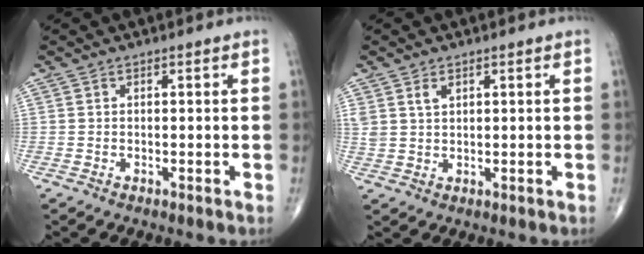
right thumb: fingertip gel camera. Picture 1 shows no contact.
{"total": 2.8, "force": [1.5, 1.7, 1.6], "torque": [-0.033, -0.002, 0.038]}